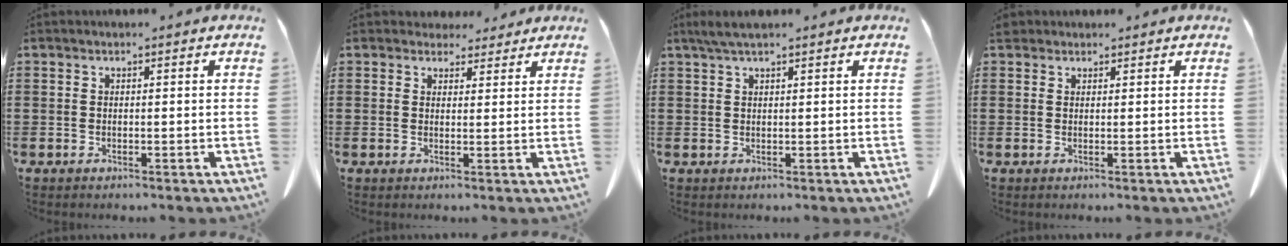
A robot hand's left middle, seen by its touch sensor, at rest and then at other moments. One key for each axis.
{"total": 3.4, "fx": 3.0, "fy": 1.5, "fz": 0.6, "tx": -0.012, "ty": -0.006, "tz": 0.056}
{"total": 2.2, "fx": 1.6, "fy": 0.2, "fz": 1.6, "tx": -0.034, "ty": -0.001, "tz": 0.030}
{"total": 1.6, "fx": 1.3, "fy": 0.7, "fz": 0.4, "tx": -0.014, "ty": 0.004, "tz": 0.027}